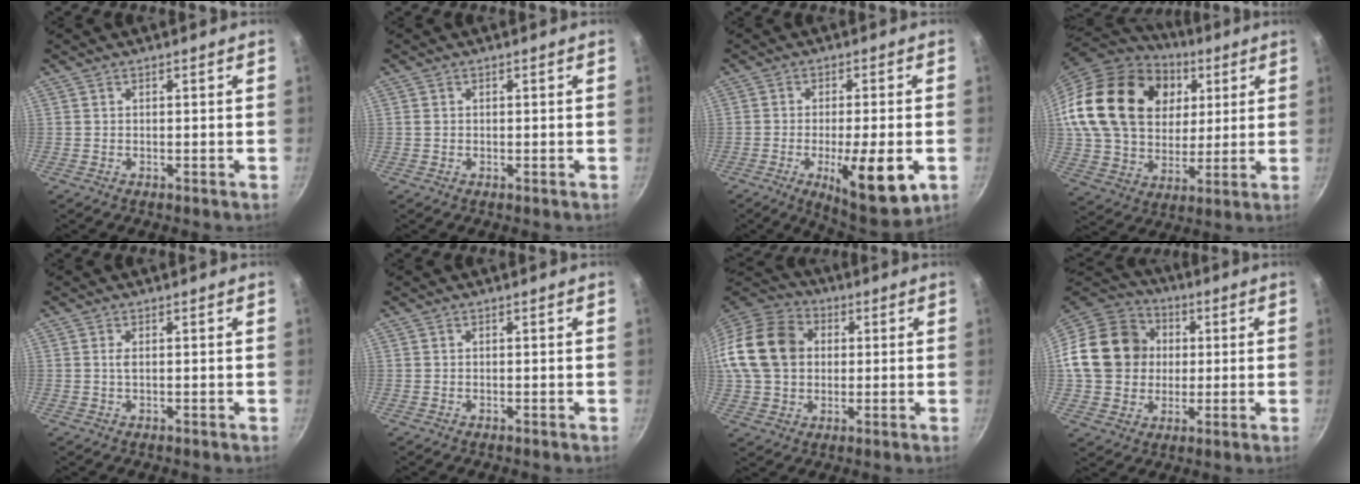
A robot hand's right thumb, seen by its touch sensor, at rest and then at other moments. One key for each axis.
{"total": 1.2, "fx": 0.1, "fy": 0.9, "fz": 0.8, "tx": -0.015, "ty": 0.002, "tz": 0.003}
{"total": 13.4, "fx": -4.1, "fy": 3.7, "fz": 12.2, "tx": -0.177, "ty": 0.004, "tz": -0.055}
{"total": 27.1, "fx": 8.3, "fy": 20.0, "fz": 16.4, "tx": -0.275, "ty": 0.000, "tz": 0.152}
{"total": 1.0, "fx": 0.2, "fy": 0.3, "fz": 1.0, "tx": -0.021, "ty": 0.000, "tz": 0.003}
{"total": 0.0}
{"total": 18.0, "fx": 1.9, "fy": 14.2, "fz": 10.9, "tx": -0.197, "ty": 0.029, "tz": 0.023}
{"total": 18.3, "fx": 1.5, "fy": 15.8, "fz": 9.3, "tx": -0.145, "ty": 0.028, "tz": 0.022}